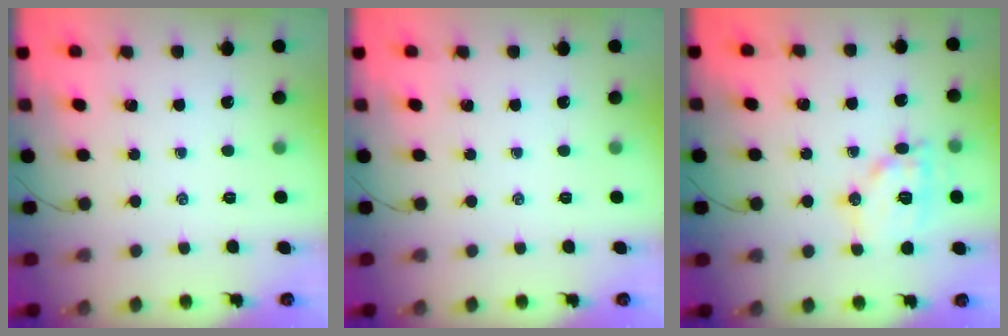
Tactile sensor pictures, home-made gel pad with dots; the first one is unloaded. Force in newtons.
{"total": 0.0}
{"total": 12.1, "press": 12.0, "slide": 0.8}